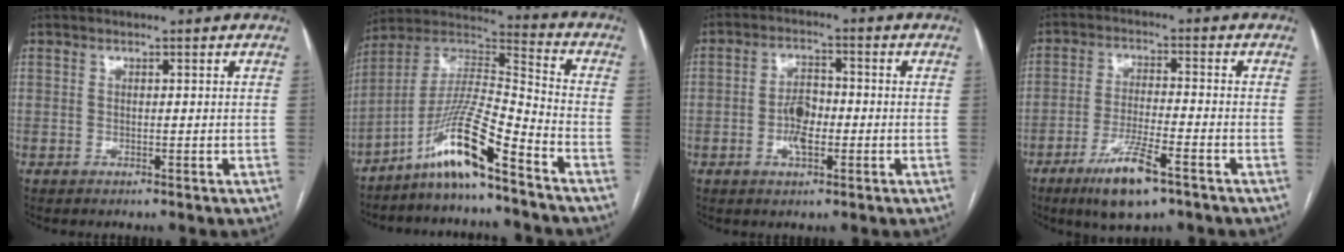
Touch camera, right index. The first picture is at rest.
{"total": 12.7, "force": [-8.6, 0.2, 9.3], "torque": [-0.187, 0.007, -0.164]}
{"total": 5.1, "force": [-1.3, 2.4, 4.3], "torque": [-0.083, 0.007, -0.024]}
{"total": 9.1, "force": [-5.6, 1.5, 7.1], "torque": [-0.135, -0.017, -0.095]}